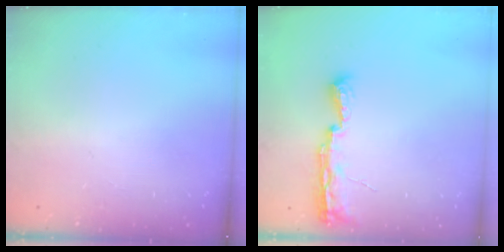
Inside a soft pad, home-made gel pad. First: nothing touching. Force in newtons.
{"total": 8.1, "press": 8.0, "slide": 0.9}